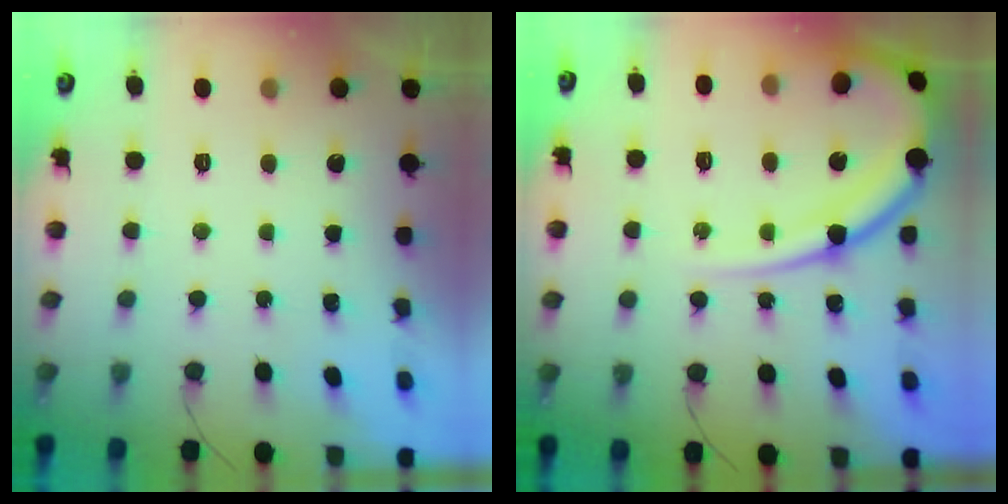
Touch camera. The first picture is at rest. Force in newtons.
{"total": 15.8, "press": 15.7, "slide": 1.6}